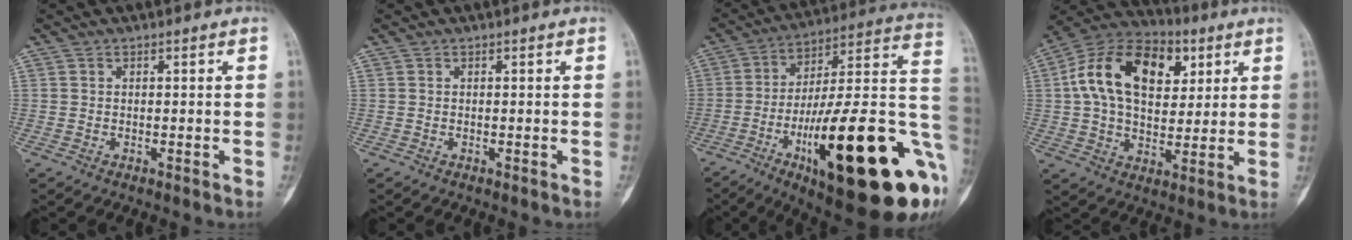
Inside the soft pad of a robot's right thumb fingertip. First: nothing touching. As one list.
[{"total": 0.0}, {"total": 35.1, "force": [-10.8, 9.1, 32.2], "torque": [-0.401, 0.026, -0.162]}, {"total": 19.8, "force": [5.5, 12.7, 14.2], "torque": [-0.215, 0.005, 0.084]}]